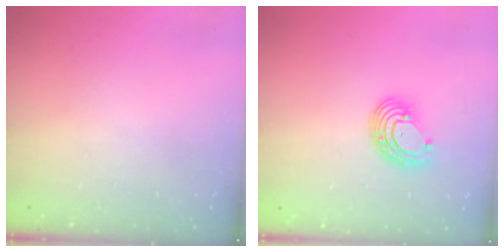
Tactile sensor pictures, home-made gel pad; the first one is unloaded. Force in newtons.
{"total": 7.3, "press": 7.3, "slide": 0.8}